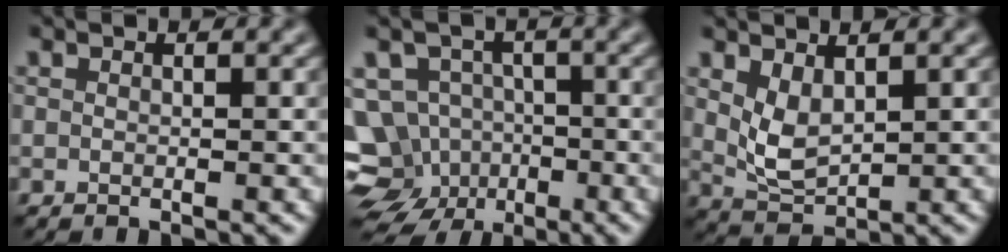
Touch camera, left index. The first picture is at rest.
{"total": 9.9, "force": [-4.5, 8.2, 3.3], "torque": [-0.048, -0.011, -0.089]}
{"total": 3.0, "force": [1.2, 1.6, 2.3], "torque": [-0.054, -0.008, 0.032]}